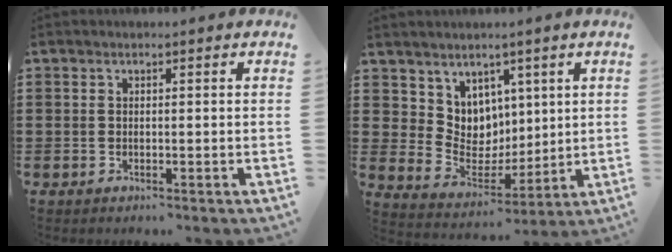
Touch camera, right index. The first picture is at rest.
{"total": 6.6, "force": [4.2, 5.2, -0.2], "torque": [-0.033, -0.035, 0.082]}